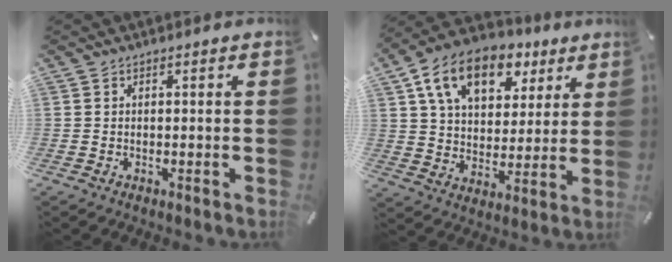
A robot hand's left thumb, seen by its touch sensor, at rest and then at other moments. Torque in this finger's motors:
{"motor_torque": [2.55, 2.46, 1.73, -1.04, 0.23]}